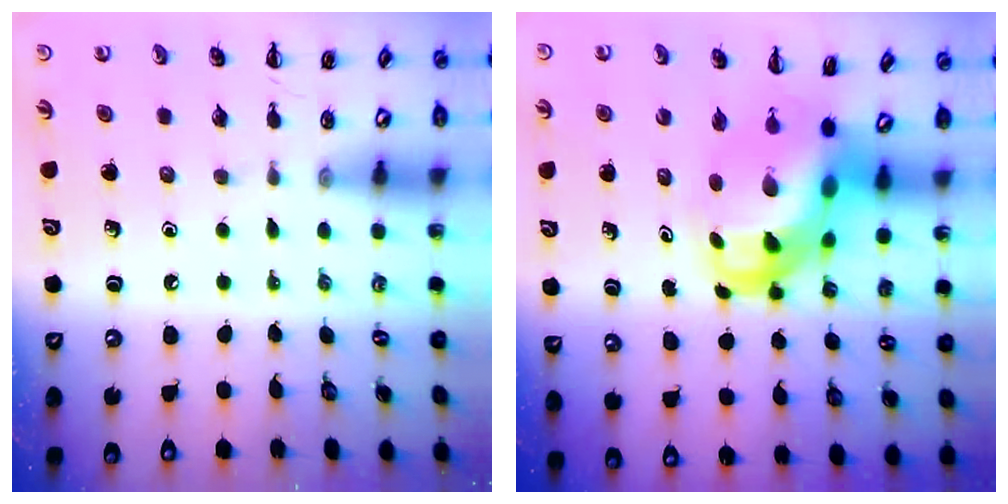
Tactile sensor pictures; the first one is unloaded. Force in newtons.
{"total": 7.2, "press": 6.9, "slide": 2.1}